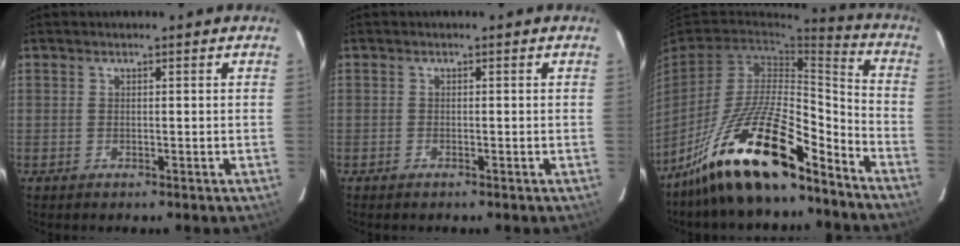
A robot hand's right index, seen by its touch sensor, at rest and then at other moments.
{"total": 0.5, "force": [-0.5, 0.3, 0.0], "torque": [0.000, -0.002, -0.010]}
{"total": 20.2, "force": [-14.9, 5.3, 12.6], "torque": [-0.242, -0.007, -0.262]}